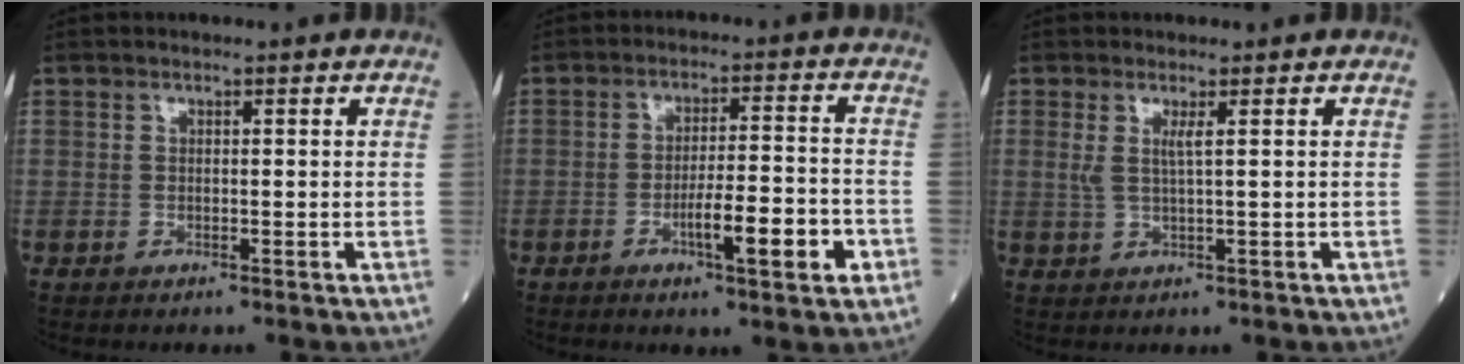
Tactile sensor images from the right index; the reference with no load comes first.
{"total": 8.4, "force": [-3.3, 0.9, 7.7], "torque": [-0.124, 0.001, -0.047]}
{"total": 2.2, "force": [0.8, -0.2, 2.0], "torque": [-0.050, -0.001, 0.019]}